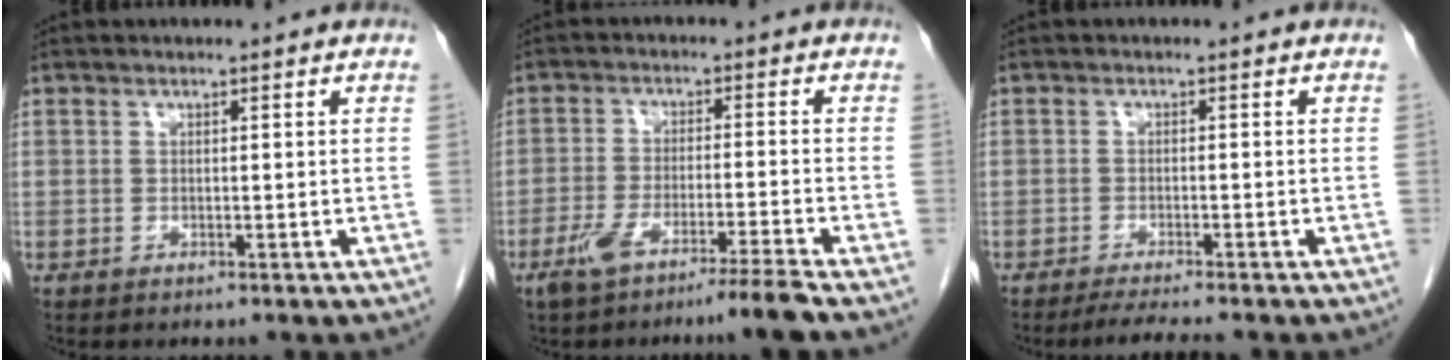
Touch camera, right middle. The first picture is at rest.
{"total": 7.4, "force": [-5.4, -0.9, 5.0], "torque": [-0.093, -0.012, -0.101]}
{"total": 4.1, "force": [-3.5, -0.3, 2.1], "torque": [-0.036, -0.013, -0.058]}